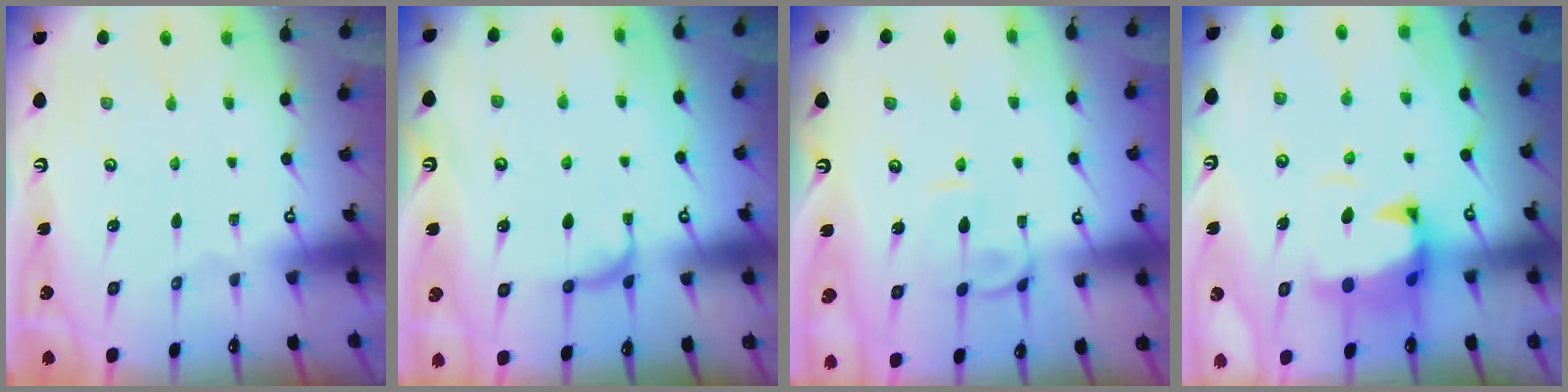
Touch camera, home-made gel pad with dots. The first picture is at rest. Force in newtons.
{"total": 0.8, "press": 0.4, "slide": 0.7}
{"total": 0.9, "press": 0.6, "slide": 0.7}
{"total": 3.5, "press": 3.3, "slide": 1.2}